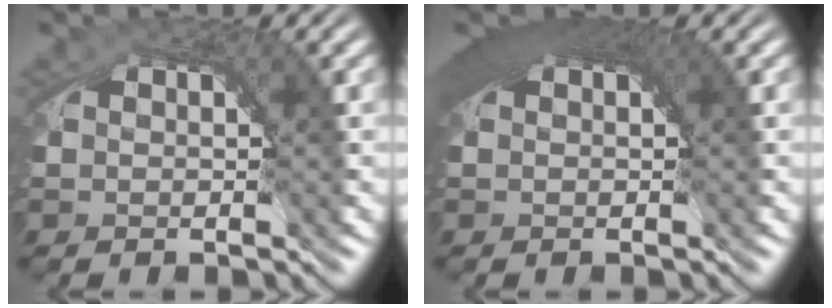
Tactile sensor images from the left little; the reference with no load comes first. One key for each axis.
{"total": 3.8, "fx": 1.3, "fy": 1.3, "fz": 3.4, "tx": -0.039, "ty": 0.008, "tz": 0.015}